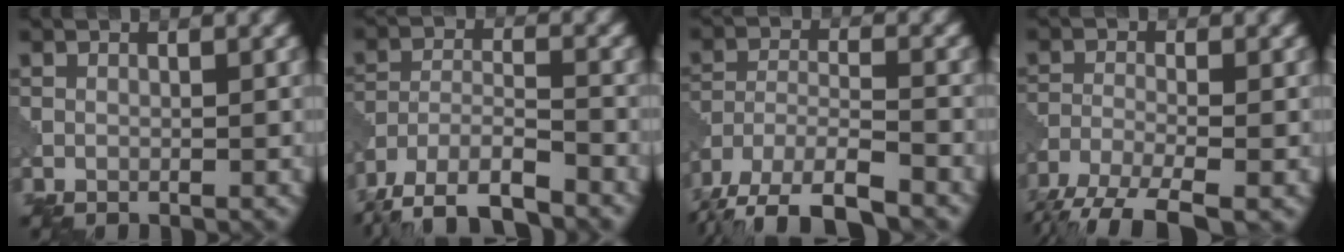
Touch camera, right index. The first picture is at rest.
{"total": 8.2, "force": [-6.8, 2.6, 3.7], "torque": [-0.059, -0.014, -0.122]}
{"total": 9.4, "force": [-7.5, 3.2, 4.7], "torque": [-0.081, -0.020, -0.130]}
{"total": 6.6, "force": [-5.0, 1.6, 4.1], "torque": [-0.076, -0.013, -0.099]}